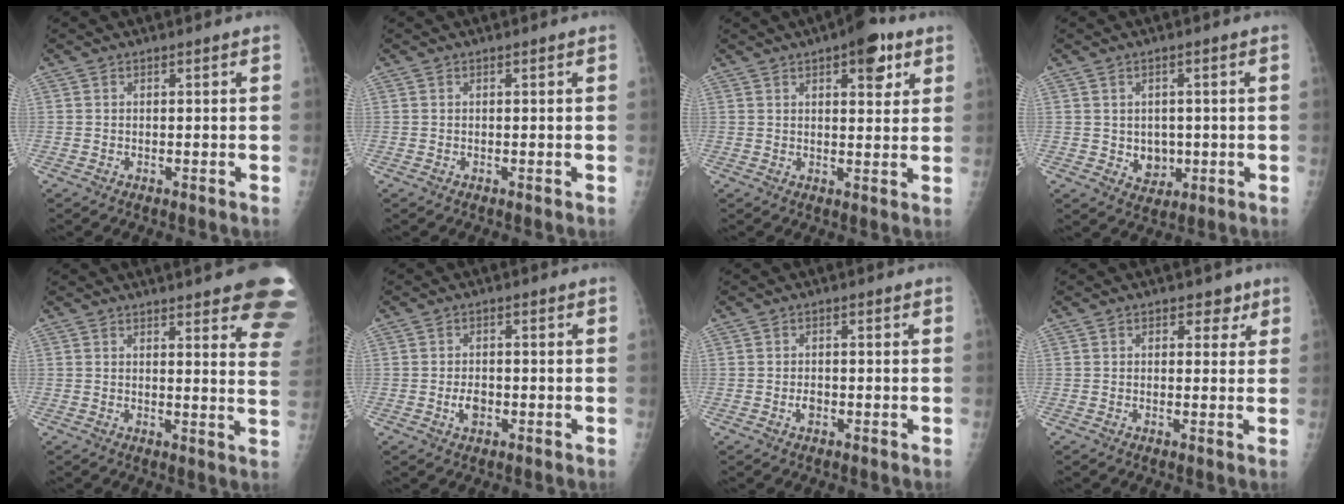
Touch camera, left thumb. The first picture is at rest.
{"total": 0.0}
{"total": 8.0, "force": [4.2, 3.3, 6.0], "torque": [-0.056, -0.013, 0.050]}
{"total": 5.0, "force": [-0.4, 4.1, 2.8], "torque": [-0.015, -0.001, 0.005]}
{"total": 16.6, "force": [11.5, 3.9, 11.3], "torque": [-0.113, -0.048, 0.118]}
{"total": 3.2, "force": [-0.9, 2.2, 2.2], "torque": [-0.032, 0.004, -0.015]}
{"total": 1.8, "force": [-0.6, 1.3, 1.2], "torque": [-0.014, 0.003, -0.011]}
{"total": 3.5, "force": [1.8, 2.5, 1.7], "torque": [0.007, -0.005, 0.019]}